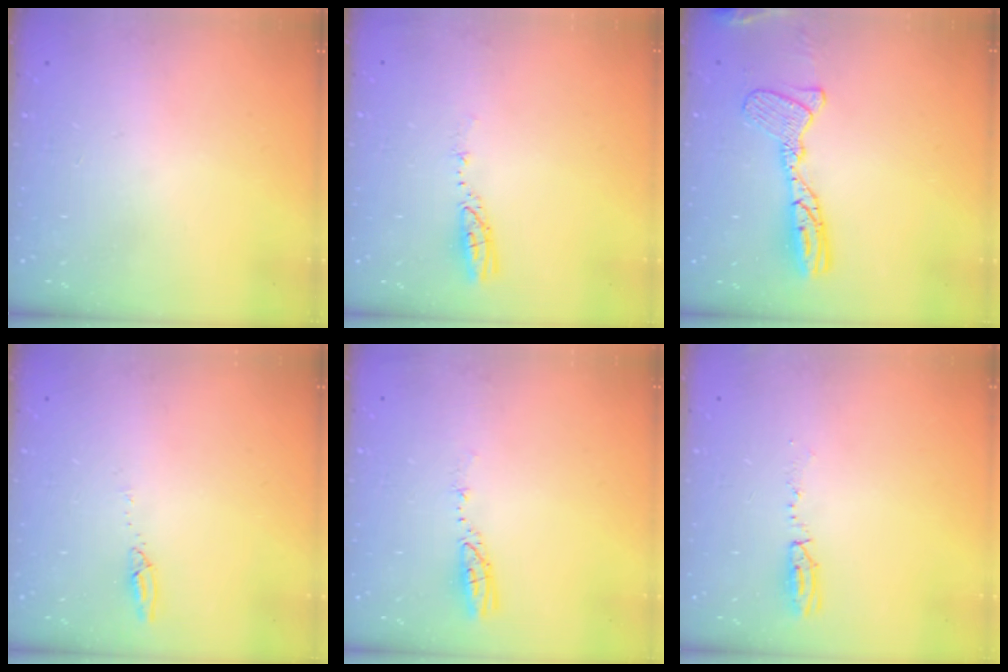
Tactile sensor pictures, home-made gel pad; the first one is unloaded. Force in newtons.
{"total": 3.5, "press": 3.4, "slide": 0.4}
{"total": 14.4, "press": 14.4, "slide": 1.4}
{"total": 3.9, "press": 3.9, "slide": 0.4}
{"total": 3.5, "press": 3.4, "slide": 0.4}
{"total": 10.5, "press": 5.2, "slide": 9.1}